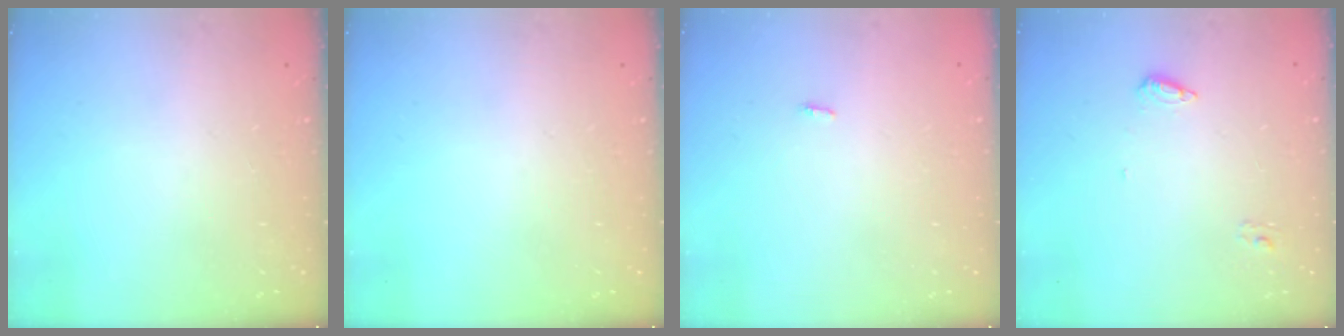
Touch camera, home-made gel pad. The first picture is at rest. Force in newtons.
{"total": 0.0}
{"total": 2.8, "press": 1.8, "slide": 2.2}
{"total": 7.0, "press": 7.0, "slide": 0.5}